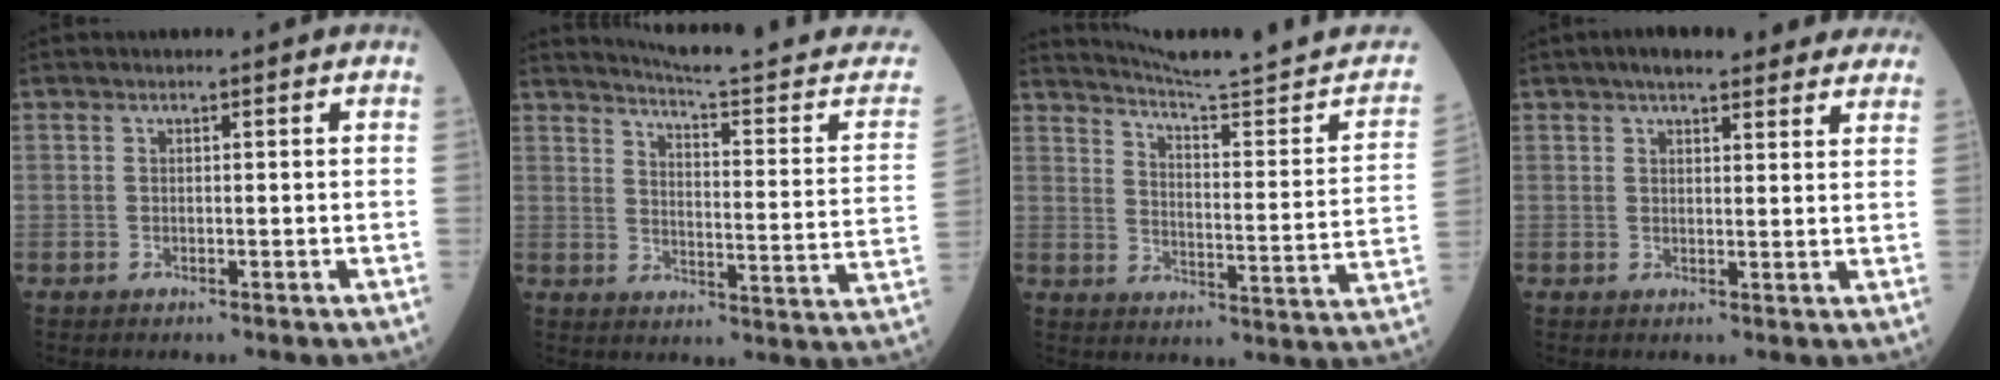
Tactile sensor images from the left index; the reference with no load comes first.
{"total": 18.5, "force": [17.7, -0.4, 5.6], "torque": [-0.079, -0.092, 0.214]}
{"total": 18.7, "force": [17.6, -0.9, 6.3], "torque": [-0.094, -0.069, 0.236]}
{"total": 11.9, "force": [10.0, 3.1, 5.8], "torque": [-0.059, 0.029, 0.116]}